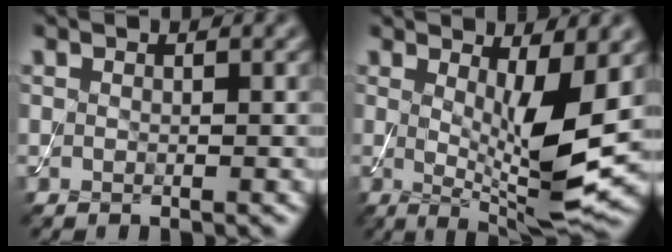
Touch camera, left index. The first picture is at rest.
{"total": 7.4, "force": [0.5, 1.8, 7.1], "torque": [-0.112, -0.024, 0.017]}